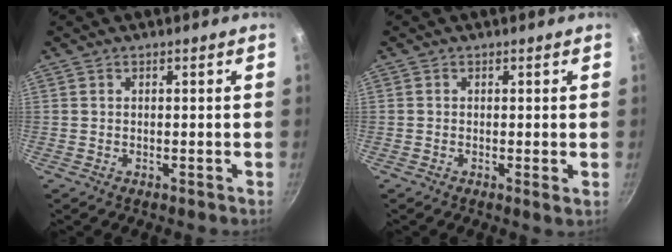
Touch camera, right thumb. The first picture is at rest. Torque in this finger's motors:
{"motor_torque": [-0.65, 0.42, 0.07, -0.14, 0.02]}